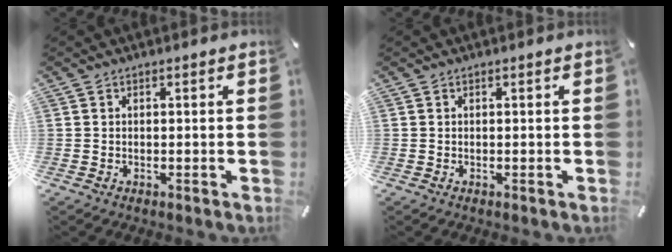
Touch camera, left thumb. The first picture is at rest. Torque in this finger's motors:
{"motor_torque": [0.00, 0.00, 0.00, 0.00, 0.00]}